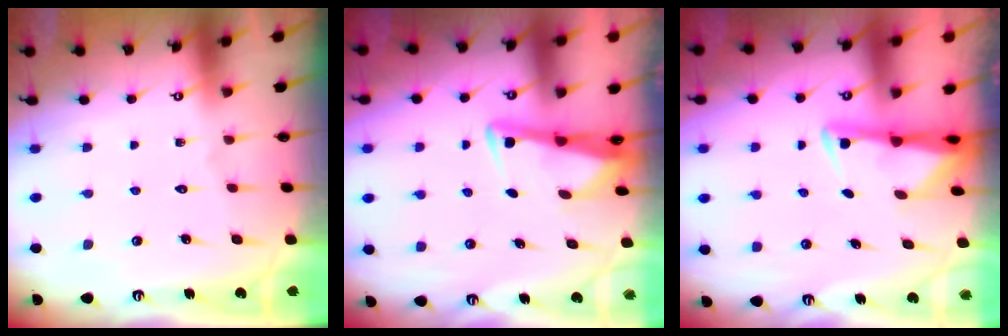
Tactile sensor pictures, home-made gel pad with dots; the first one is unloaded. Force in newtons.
{"total": 3.4, "press": 3.4, "slide": 0.4}
{"total": 3.0, "press": 2.9, "slide": 0.6}